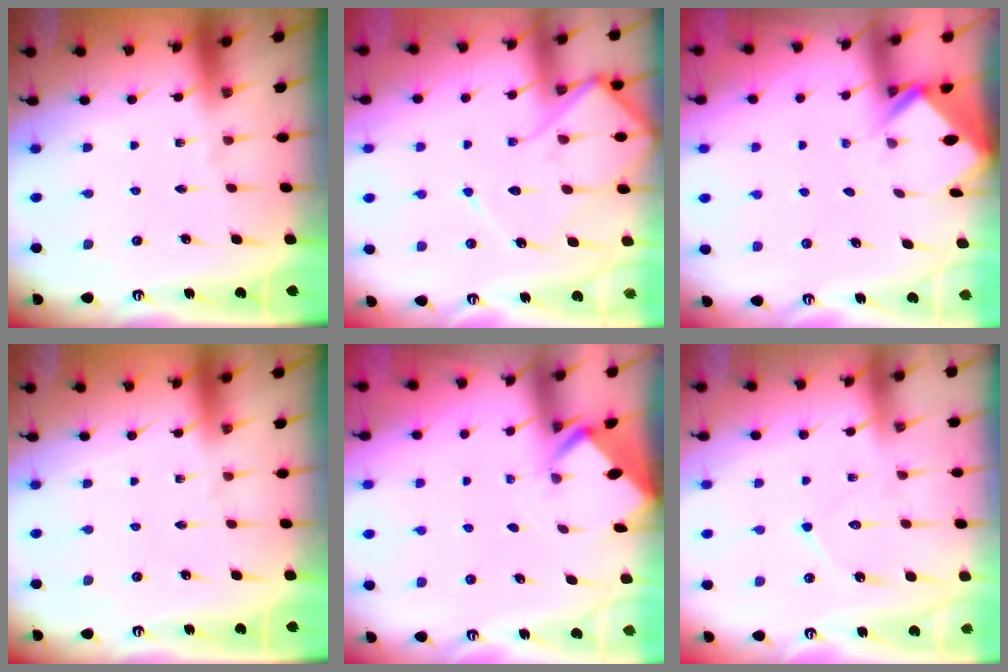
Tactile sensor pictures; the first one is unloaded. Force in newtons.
{"total": 12.1, "press": 12.0, "slide": 1.2}
{"total": 2.5, "press": 2.5, "slide": 0.1}
{"total": 0.0}
{"total": 2.2, "press": 2.2, "slide": 0.2}
{"total": 7.6, "press": 7.6, "slide": 0.7}